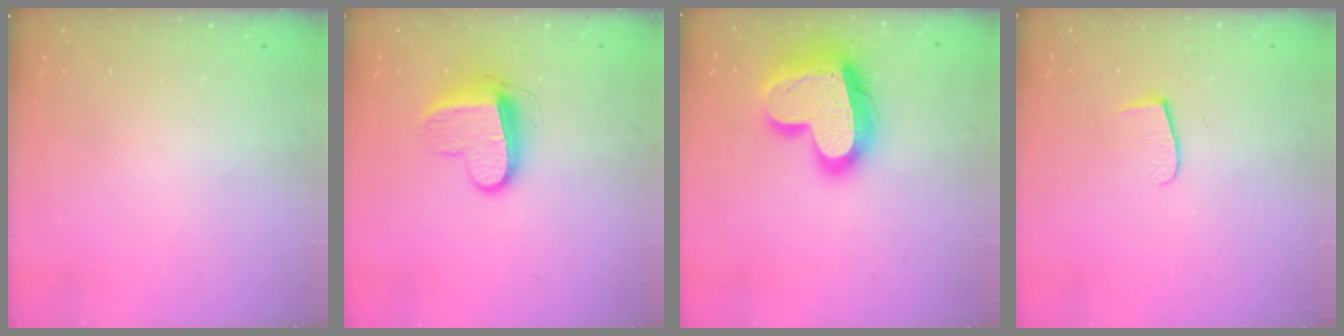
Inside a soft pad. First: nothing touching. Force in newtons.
{"total": 10.3, "press": 10.3, "slide": 0.5}
{"total": 22.7, "press": 22.6, "slide": 1.9}
{"total": 6.2, "press": 6.1, "slide": 0.6}